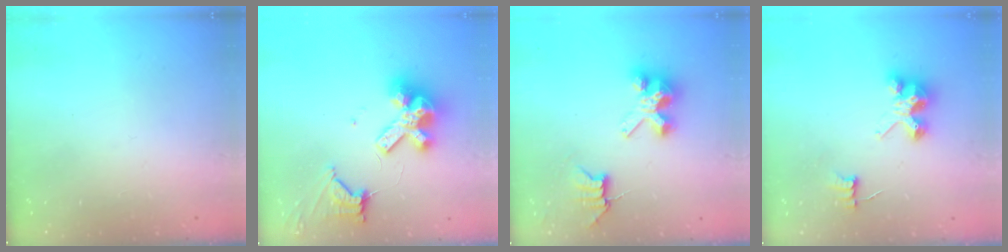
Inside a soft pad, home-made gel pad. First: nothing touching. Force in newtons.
{"total": 14.3, "press": 14.2, "slide": 1.7}
{"total": 7.2, "press": 7.1, "slide": 0.6}
{"total": 6.8, "press": 6.8, "slide": 0.2}